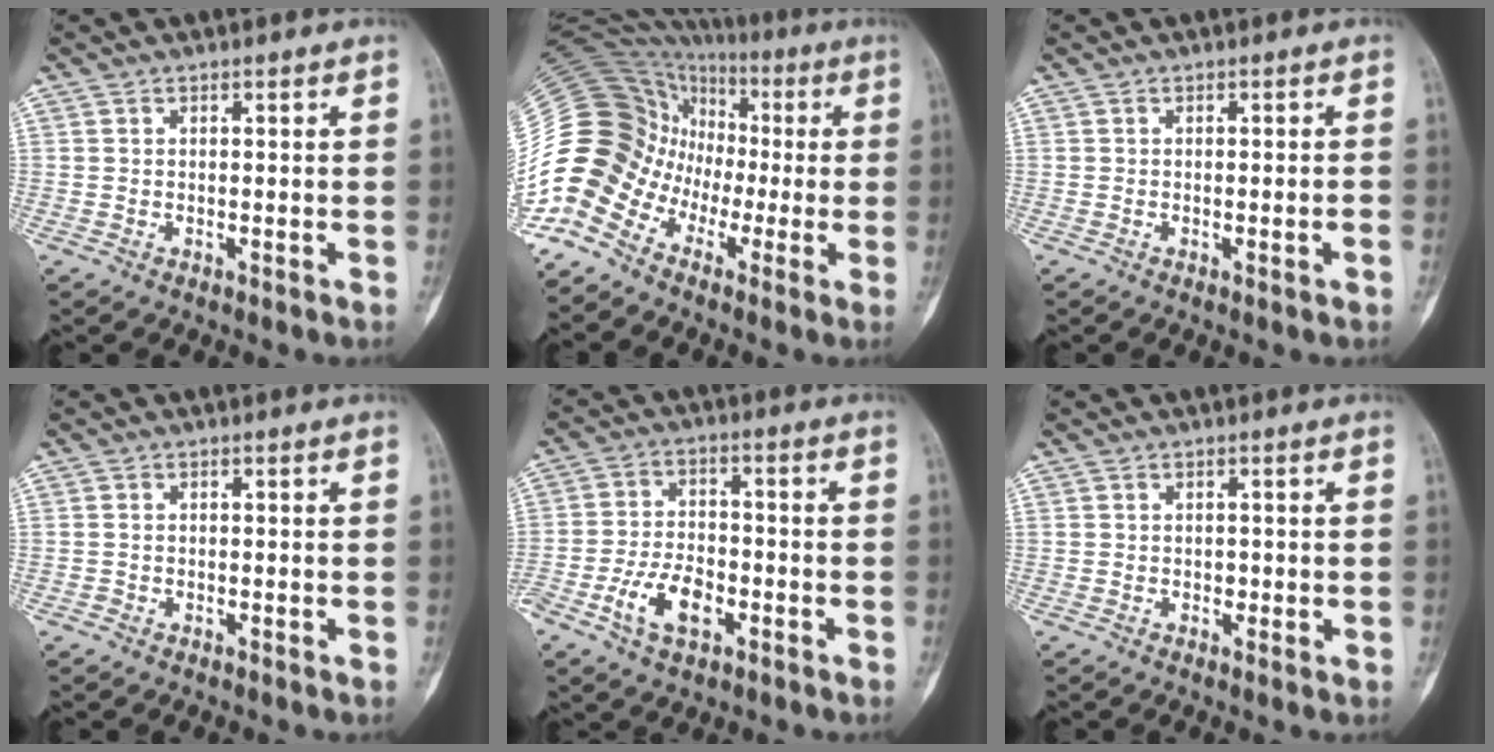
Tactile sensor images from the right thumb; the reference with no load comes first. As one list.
[{"total": 17.6, "force": [-5.7, 14.4, 8.4], "torque": [-0.161, 0.078, -0.109]}, {"total": 1.6, "force": [-0.5, 0.3, 1.5], "torque": [-0.024, 0.004, -0.005]}, {"total": 0.5, "force": [-0.2, 0.4, 0.1], "torque": [0.001, 0.003, -0.005]}, {"total": 8.8, "force": [-3.8, 5.0, 6.2], "torque": [-0.112, 0.021, -0.070]}, {"total": 1.2, "force": [-0.2, 0.8, 0.8], "torque": [-0.005, 0.001, -0.003]}]